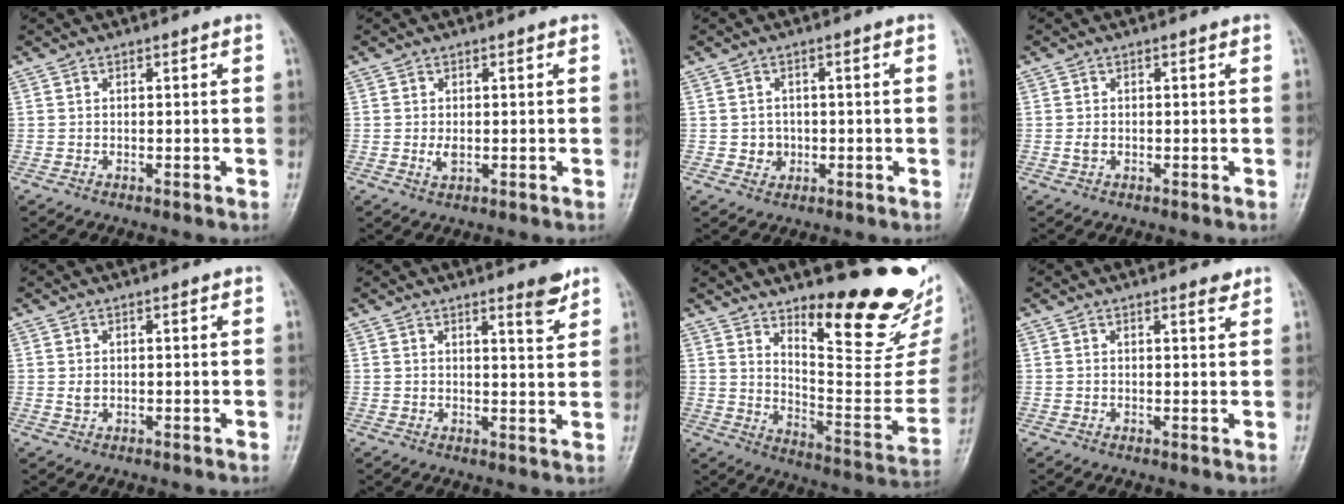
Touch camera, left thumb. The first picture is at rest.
{"total": 2.1, "force": [0.1, 1.2, 1.7], "torque": [-0.030, -0.006, 0.003]}
{"total": 2.7, "force": [-0.3, 2.6, 0.8], "torque": [0.003, 0.005, -0.002]}
{"total": 1.3, "force": [0.0, 0.9, 1.0], "torque": [-0.015, -0.001, -0.001]}
{"total": 1.6, "force": [0.5, 1.0, 1.1], "torque": [-0.016, -0.004, 0.013]}
{"total": 4.4, "force": [3.1, 0.8, 3.0], "torque": [-0.032, -0.025, 0.043]}
{"total": 23.2, "force": [16.5, 6.9, 14.8], "torque": [-0.165, -0.126, 0.244]}
{"total": 1.7, "force": [1.4, 0.5, 1.0], "torque": [-0.008, -0.009, 0.018]}